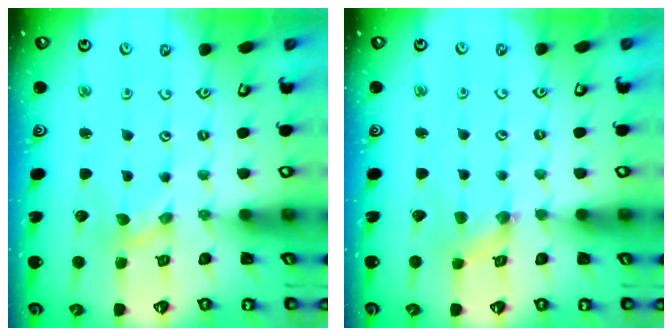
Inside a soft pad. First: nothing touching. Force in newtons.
{"total": 0.8, "press": 0.7, "slide": 0.3}